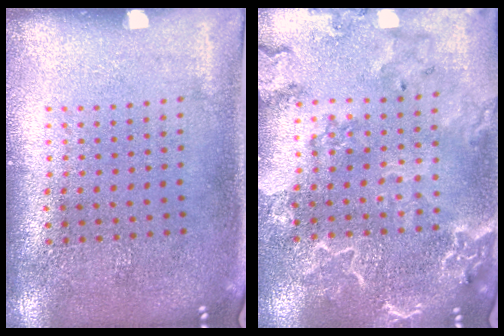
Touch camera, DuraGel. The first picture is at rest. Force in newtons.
{"total": 2.6, "press": 2.5, "slide": 0.9}